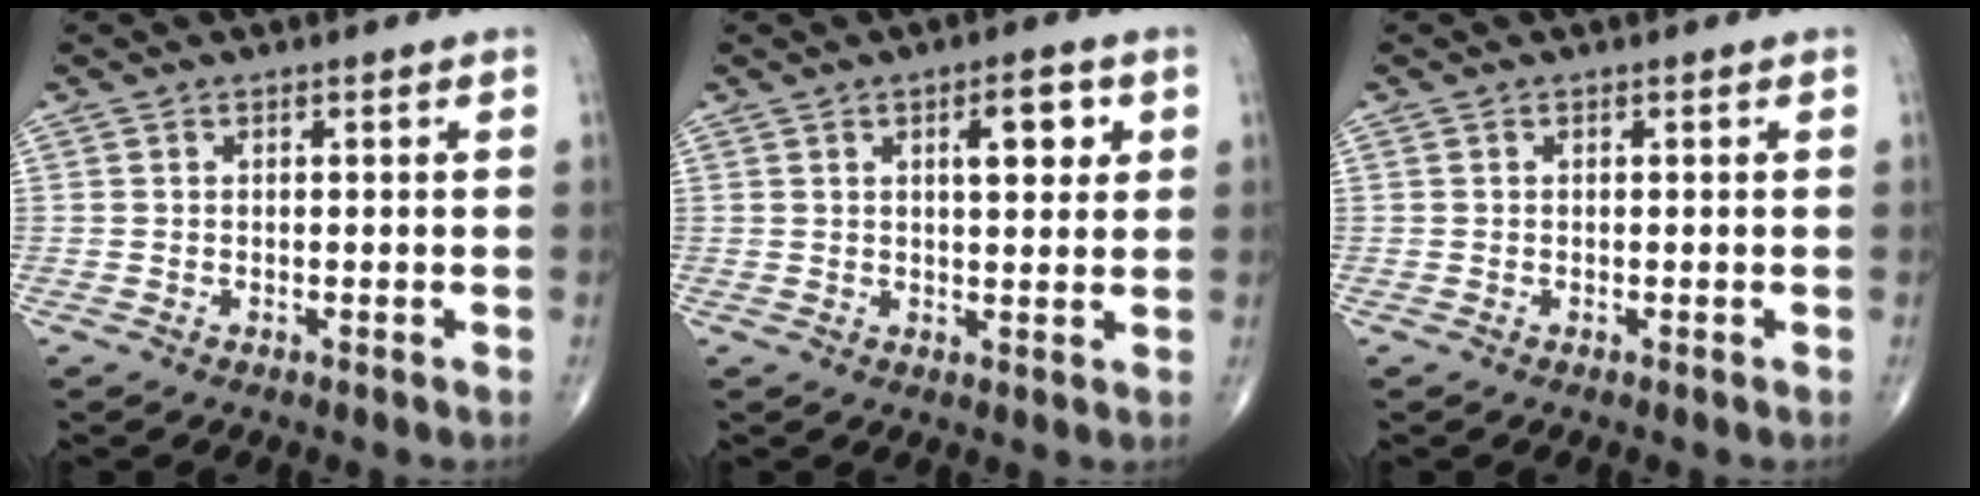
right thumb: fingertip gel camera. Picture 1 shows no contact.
{"total": 6.5, "force": [2.4, 2.4, 5.6], "torque": [-0.067, -0.009, 0.033]}
{"total": 0.0}